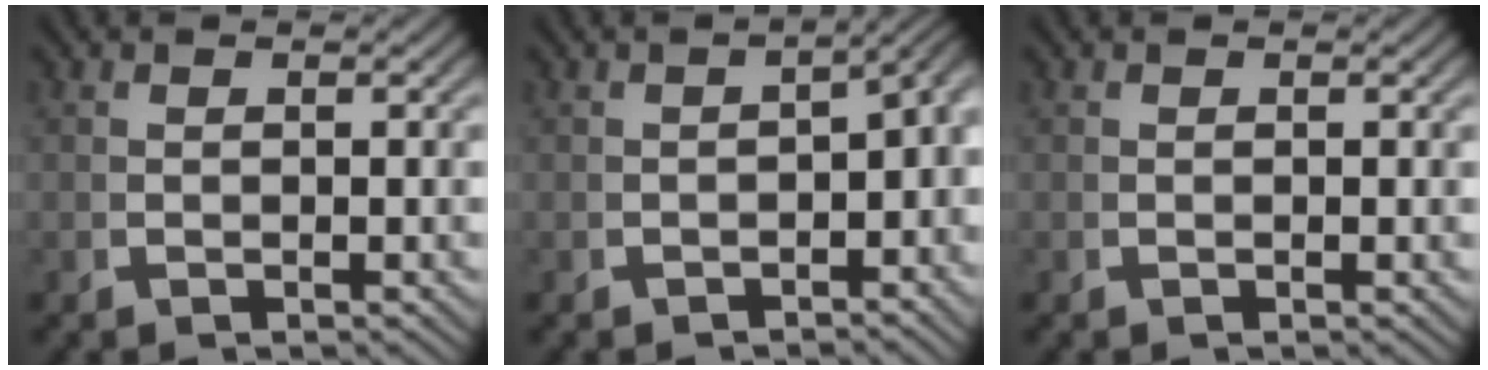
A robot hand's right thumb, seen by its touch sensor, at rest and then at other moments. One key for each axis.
{"total": 3.5, "fx": -0.9, "fy": 2.2, "fz": 2.6, "tx": -0.022, "ty": 0.004, "tz": -0.014}
{"total": 0.0}